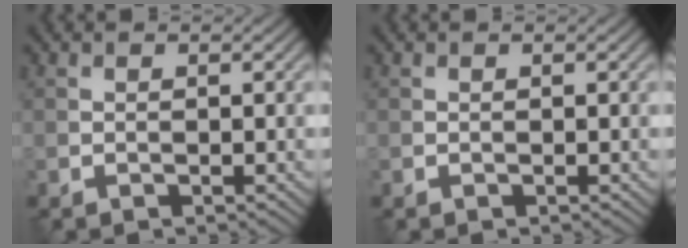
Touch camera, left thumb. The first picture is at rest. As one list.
[{"total": 0.0}]